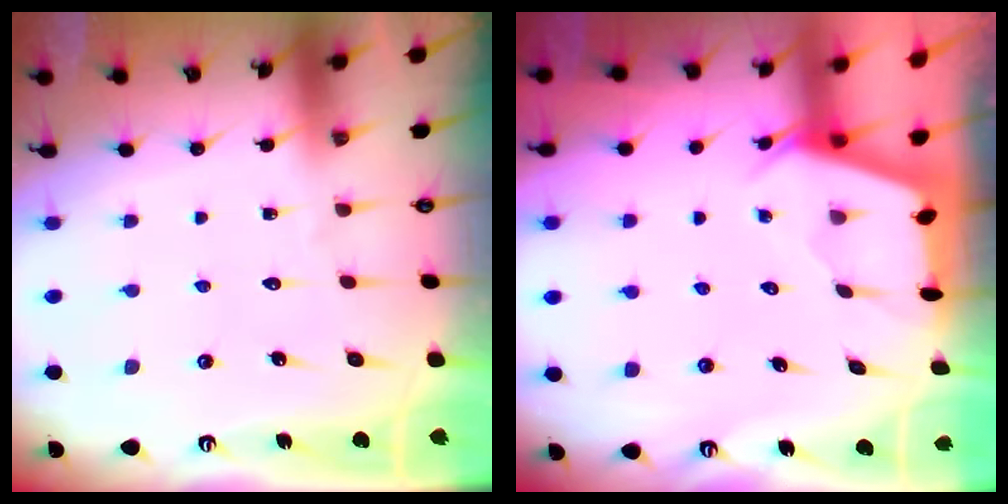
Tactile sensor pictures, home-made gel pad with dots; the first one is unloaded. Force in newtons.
{"total": 2.4, "press": 2.4, "slide": 0.3}